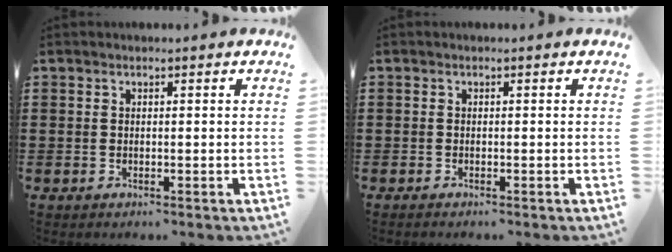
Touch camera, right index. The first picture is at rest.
{"total": 0.6, "force": [-0.5, 0.1, 0.0], "torque": [0.000, 0.001, -0.012]}